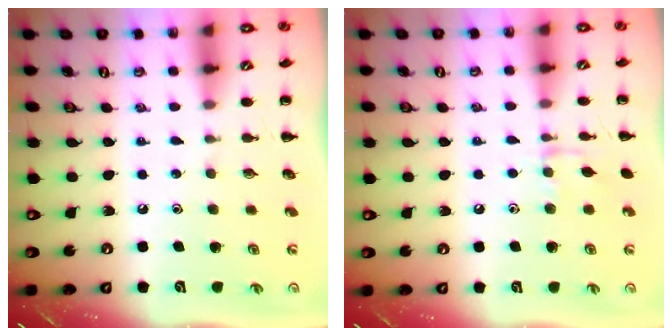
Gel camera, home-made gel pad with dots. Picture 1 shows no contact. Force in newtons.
{"total": 6.3, "press": 6.2, "slide": 0.9}